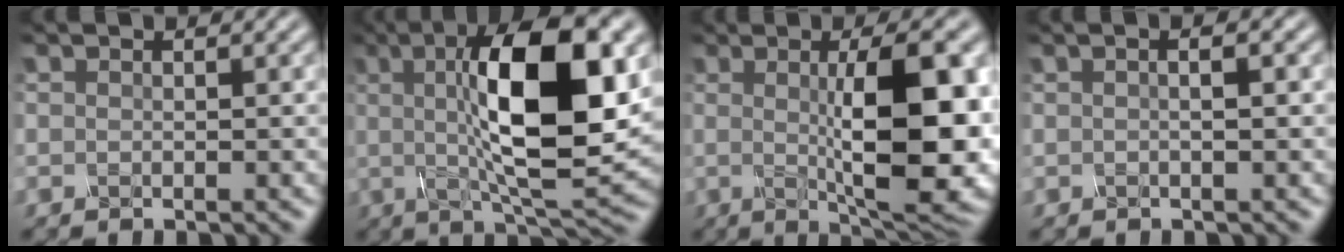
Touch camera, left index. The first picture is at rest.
{"total": 13.0, "force": [2.1, 3.7, 12.3], "torque": [-0.187, 0.004, 0.036]}
{"total": 11.6, "force": [0.1, 2.9, 11.3], "torque": [-0.146, -0.003, 0.006]}
{"total": 2.7, "force": [0.7, 1.1, 2.3], "torque": [-0.016, 0.007, -0.012]}